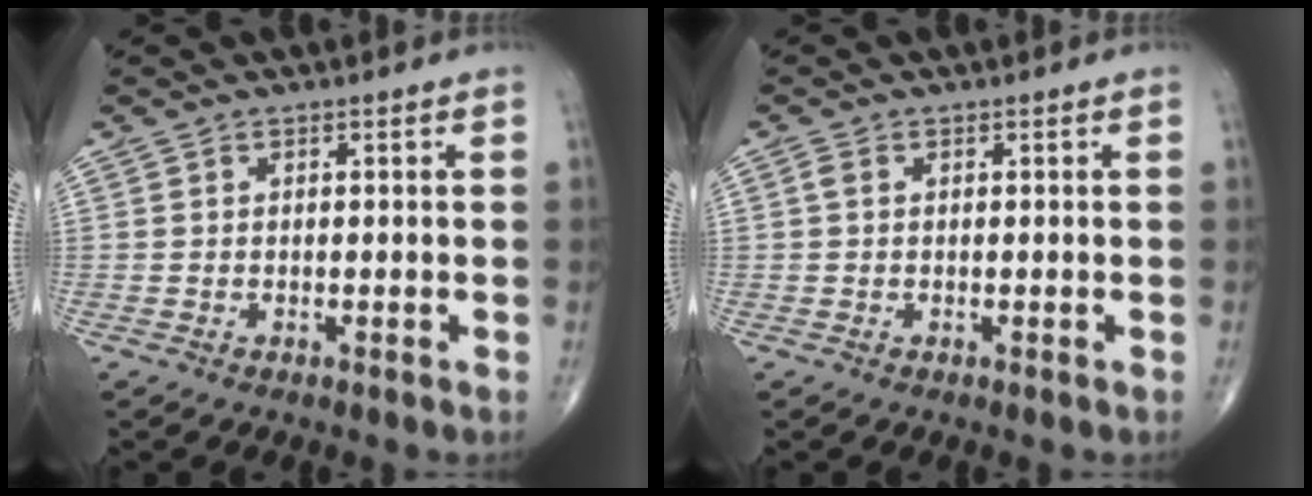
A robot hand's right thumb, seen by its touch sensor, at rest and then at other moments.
{"total": 1.0, "force": [0.1, 0.7, 0.7], "torque": [-0.015, 0.003, 0.001]}